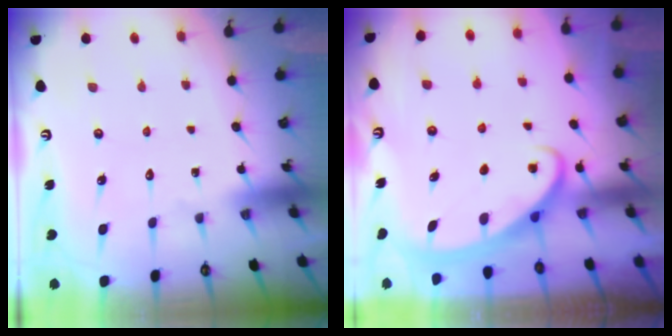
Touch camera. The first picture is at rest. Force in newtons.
{"total": 2.6, "press": 2.6, "slide": 0.4}